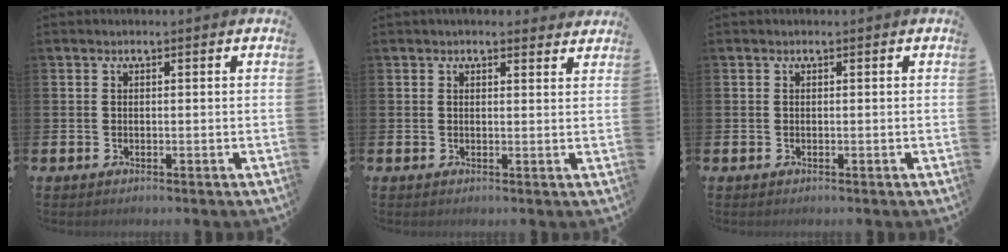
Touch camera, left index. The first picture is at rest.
{"total": 1.8, "force": [1.8, 0.4, 0.1], "torque": [0.005, -0.007, 0.030]}
{"total": 0.0}